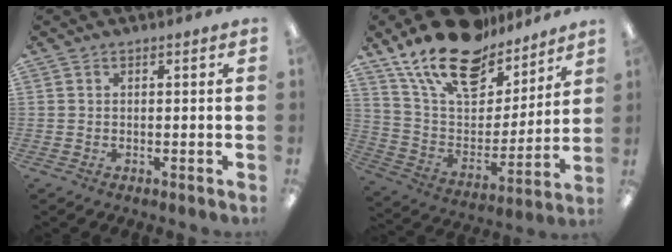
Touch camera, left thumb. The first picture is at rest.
{"total": 21.7, "force": [16.5, 9.8, 10.2], "torque": [-0.200, -0.099, 0.294]}